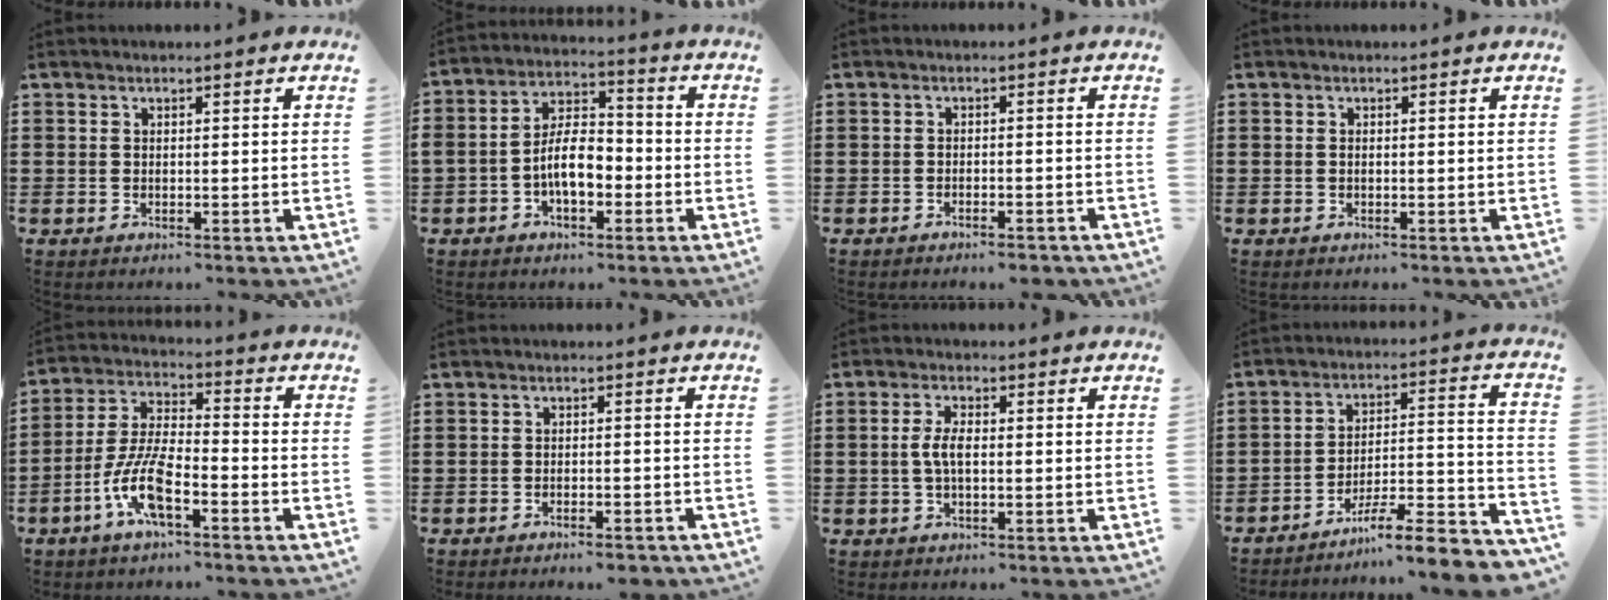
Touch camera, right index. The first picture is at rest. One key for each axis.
{"total": 7.2, "fx": -2.5, "fy": 3.5, "fz": 5.8, "tx": -0.119, "ty": 0.008, "tz": -0.051}
{"total": 2.0, "fx": -1.9, "fy": 0.0, "fz": 0.6, "tx": -0.012, "ty": 0.000, "tz": -0.037}
{"total": 0.0}
{"total": 9.1, "fx": -4.4, "fy": 2.9, "fz": 7.4, "tx": -0.175, "ty": -0.005, "tz": -0.087}
{"total": 2.1, "fx": -2.0, "fy": 0.0, "fz": 0.6, "tx": -0.011, "ty": 0.000, "tz": -0.040}
{"total": 3.4, "fx": -0.2, "fy": 1.2, "fz": 3.2, "tx": -0.074, "ty": -0.003, "tz": -0.010}
{"total": 8.3, "fx": -7.1, "fy": 0.4, "fz": 4.3, "tx": -0.060, "ty": 0.000, "tz": -0.138}